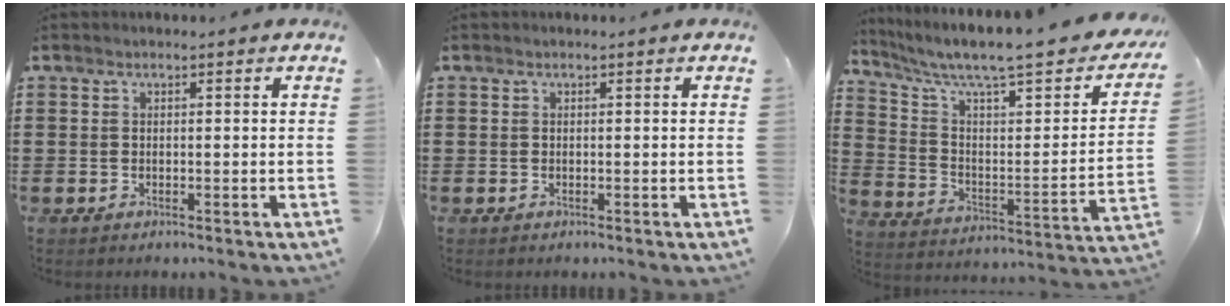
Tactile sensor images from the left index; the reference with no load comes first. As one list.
[{"total": 0.0}, {"total": 7.9, "force": [6.2, 1.1, 4.8], "torque": [-0.114, -0.049, 0.098]}]